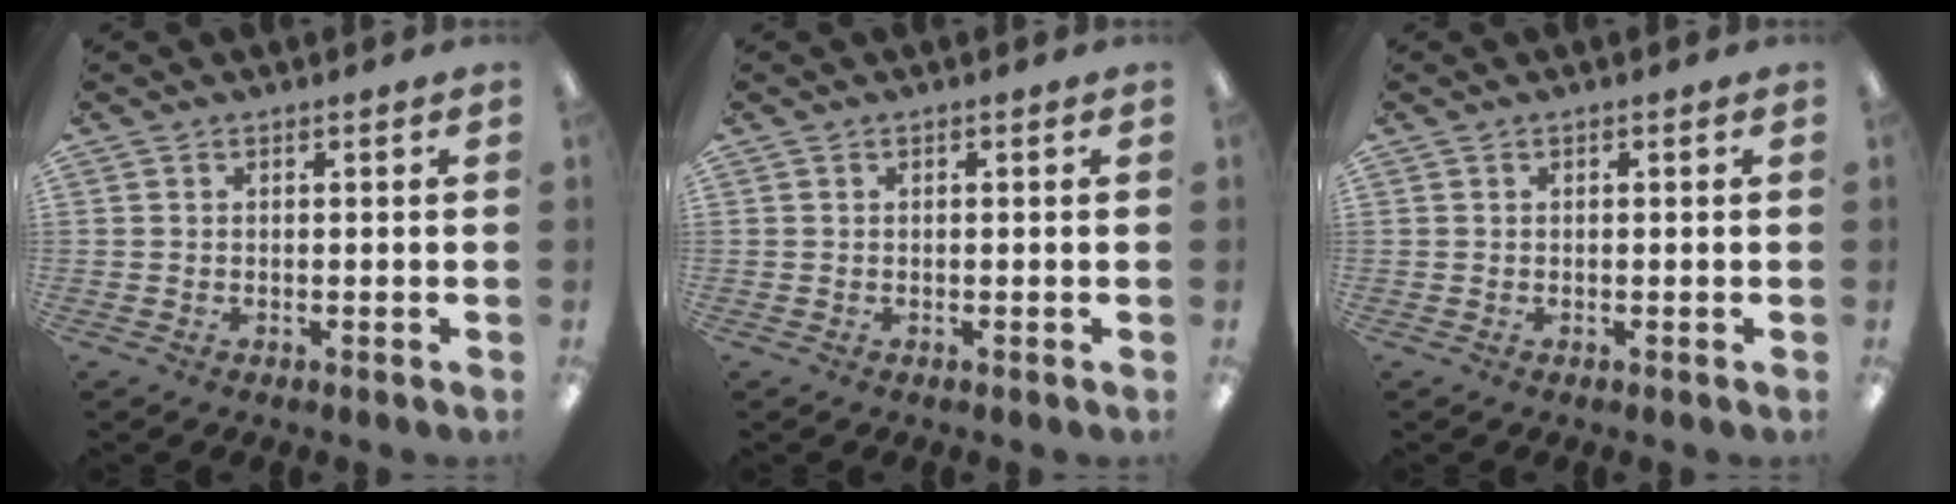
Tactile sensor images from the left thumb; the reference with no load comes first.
{"total": 0.0}
{"total": 0.0}